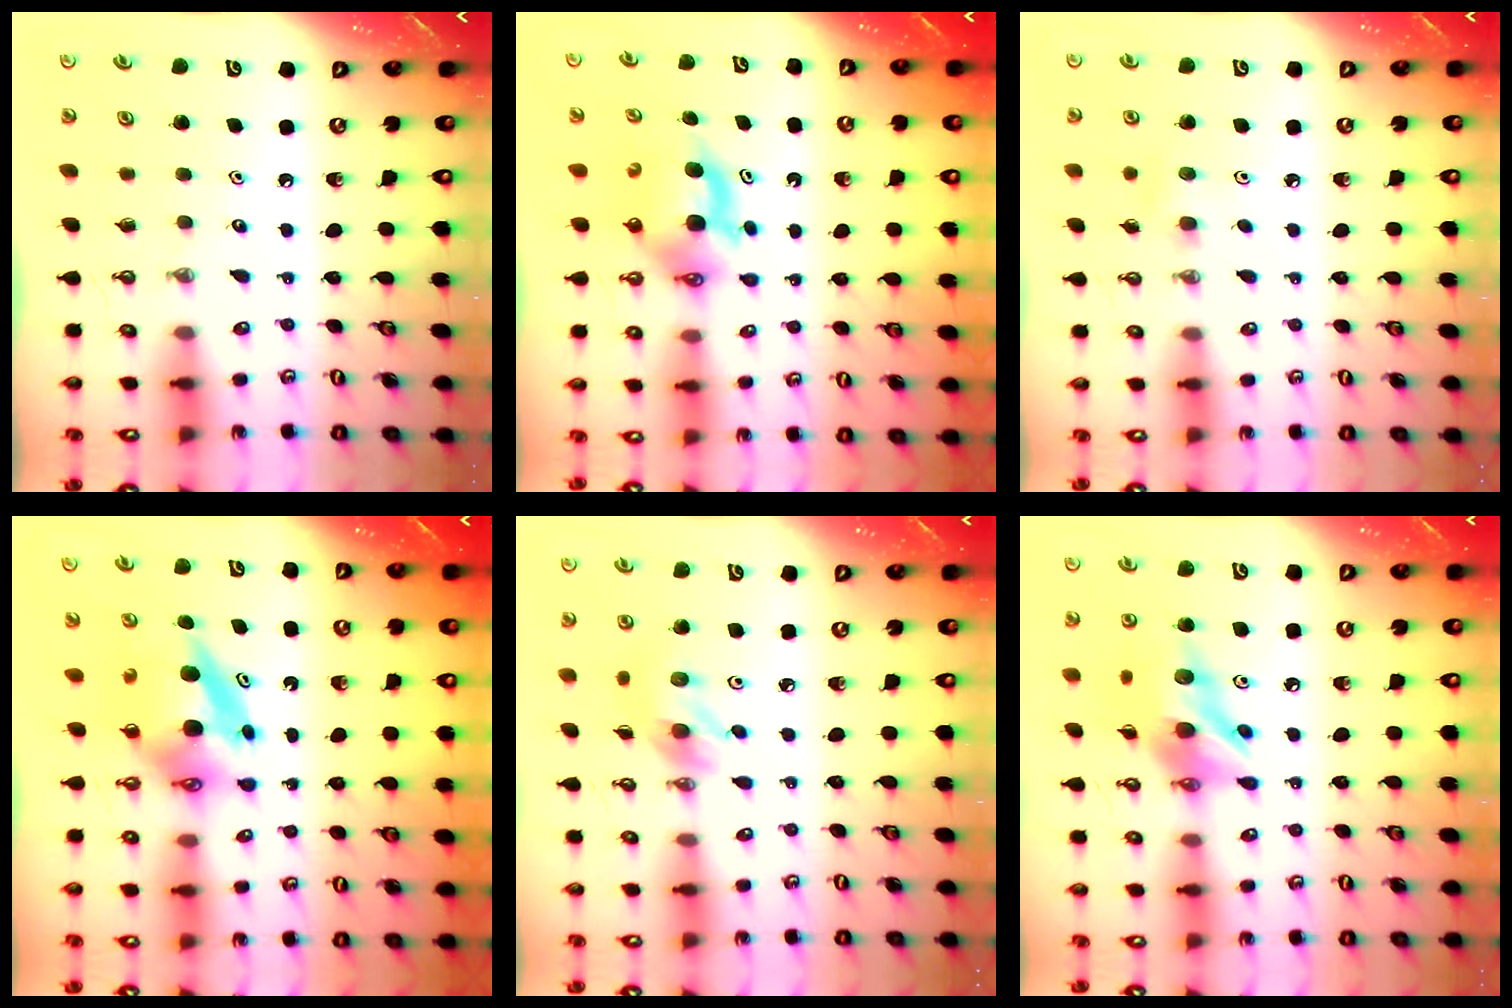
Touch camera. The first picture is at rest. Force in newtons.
{"total": 8.6, "press": 5.1, "slide": 6.9}
{"total": 8.3, "press": 7.1, "slide": 4.2}
{"total": 6.5, "press": 6.5, "slide": 0.5}
{"total": 10.8, "press": 10.7, "slide": 0.8}
{"total": 14.7, "press": 14.6, "slide": 1.1}